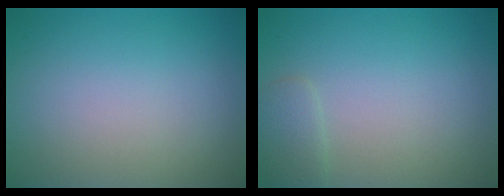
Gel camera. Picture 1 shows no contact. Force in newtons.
{"total": 1.4, "press": 1.4, "slide": 0.1}